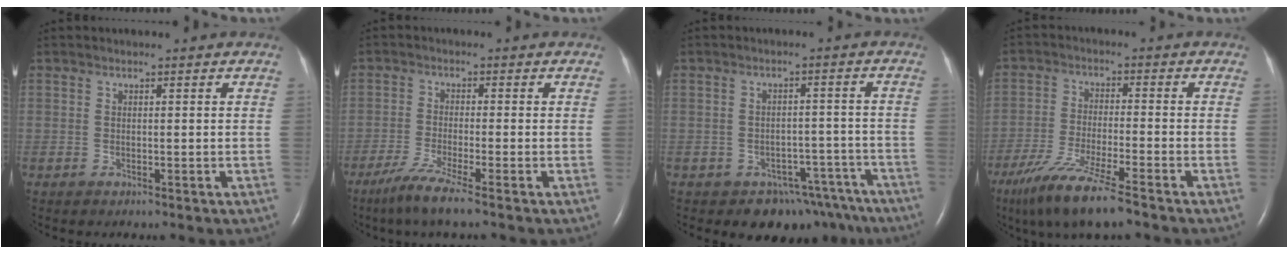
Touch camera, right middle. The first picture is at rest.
{"total": 5.5, "force": [-3.8, -0.5, 3.9], "torque": [-0.083, -0.018, -0.075]}
{"total": 9.1, "force": [-7.1, 5.5, 1.4], "torque": [0.007, 0.031, -0.082]}
{"total": 11.0, "force": [-7.8, 0.6, 7.7], "torque": [-0.151, -0.034, -0.137]}